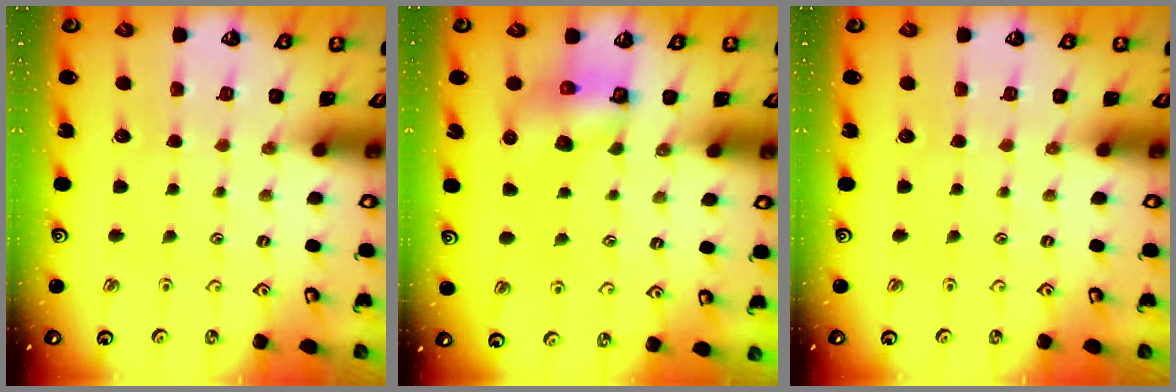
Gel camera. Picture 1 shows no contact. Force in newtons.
{"total": 6.6, "press": 6.6, "slide": 0.6}
{"total": 0.0}